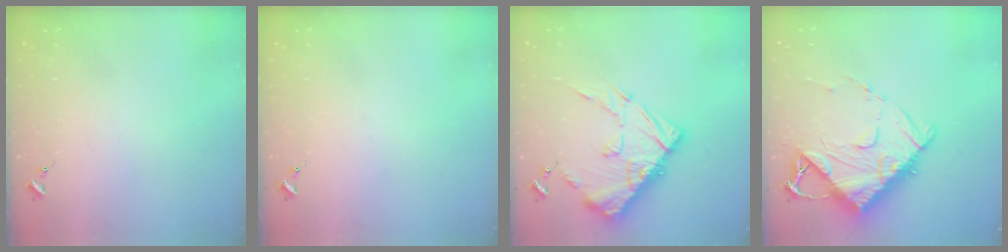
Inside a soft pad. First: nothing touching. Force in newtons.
{"total": 0.0}
{"total": 18.5, "press": 18.5, "slide": 1.8}
{"total": 13.6, "press": 13.6, "slide": 0.8}